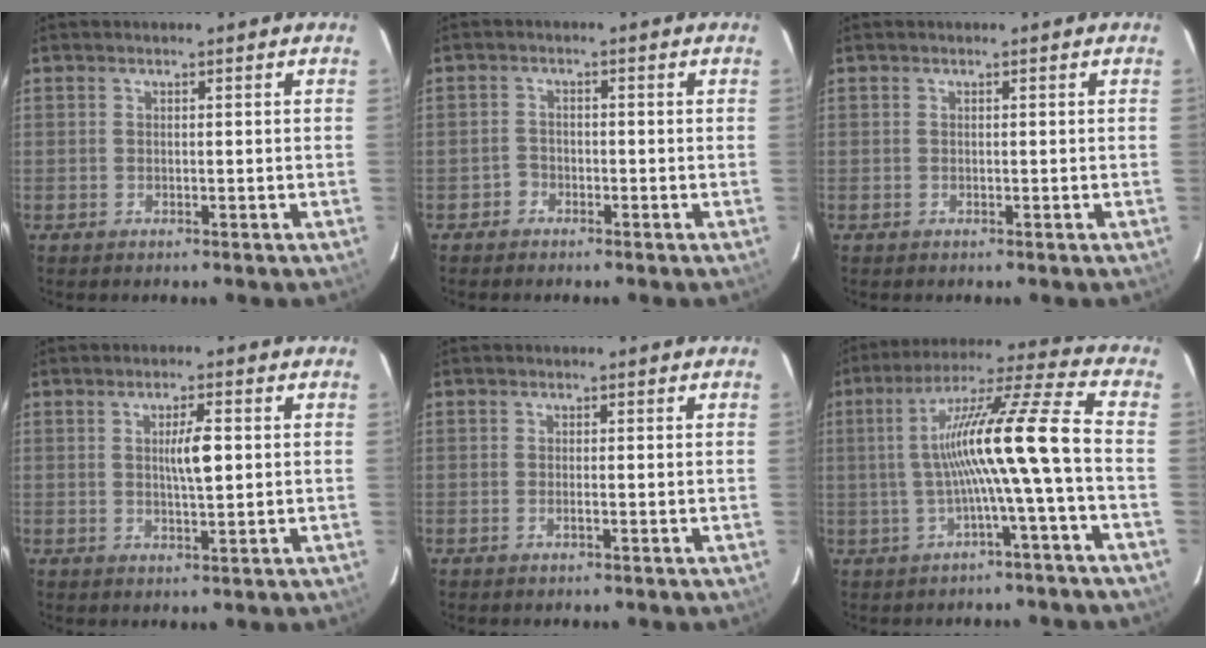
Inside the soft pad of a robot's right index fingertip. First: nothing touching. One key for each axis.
{"total": 1.6, "fx": -1.1, "fy": 1.2, "fz": 0.1, "tx": -0.002, "ty": 0.006, "tz": -0.025}
{"total": 0.0}
{"total": 4.1, "fx": 0.6, "fy": 0.5, "fz": 4.0, "tx": -0.067, "ty": 0.001, "tz": 0.009}
{"total": 0.7, "fx": -0.3, "fy": 0.0, "fz": 0.6, "tx": -0.014, "ty": 0.000, "tz": -0.004}
{"total": 13.0, "fx": -1.4, "fy": -1.6, "fz": 12.8, "tx": -0.220, "ty": 0.026, "tz": -0.026}